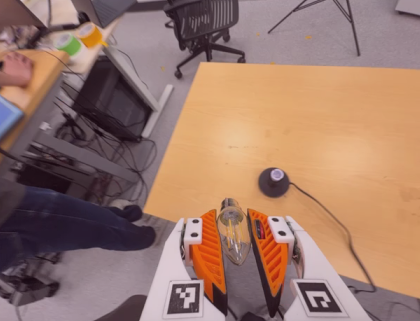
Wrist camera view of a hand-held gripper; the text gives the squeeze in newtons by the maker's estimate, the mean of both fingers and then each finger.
{"total": 13.1, "left": 14.4, "right": 11.9}